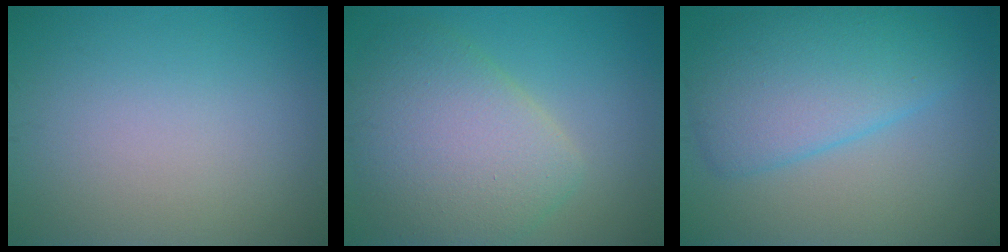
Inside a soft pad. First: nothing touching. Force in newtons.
{"total": 7.2, "press": 7.1, "slide": 0.3}
{"total": 6.3, "press": 6.3, "slide": 0.3}